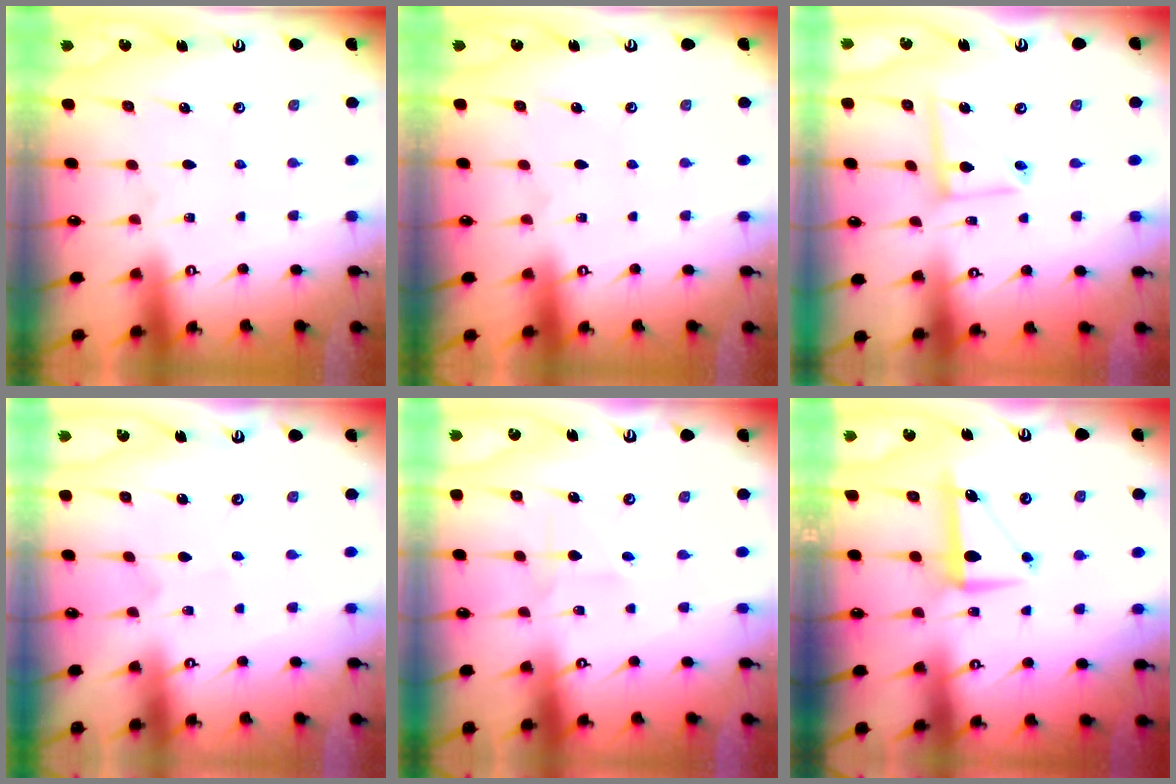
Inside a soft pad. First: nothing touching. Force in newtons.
{"total": 0.0}
{"total": 7.0, "press": 7.0, "slide": 0.5}
{"total": 0.7, "press": 0.7, "slide": 0.0}
{"total": 2.4, "press": 2.4, "slide": 0.2}
{"total": 8.1, "press": 8.1, "slide": 0.5}